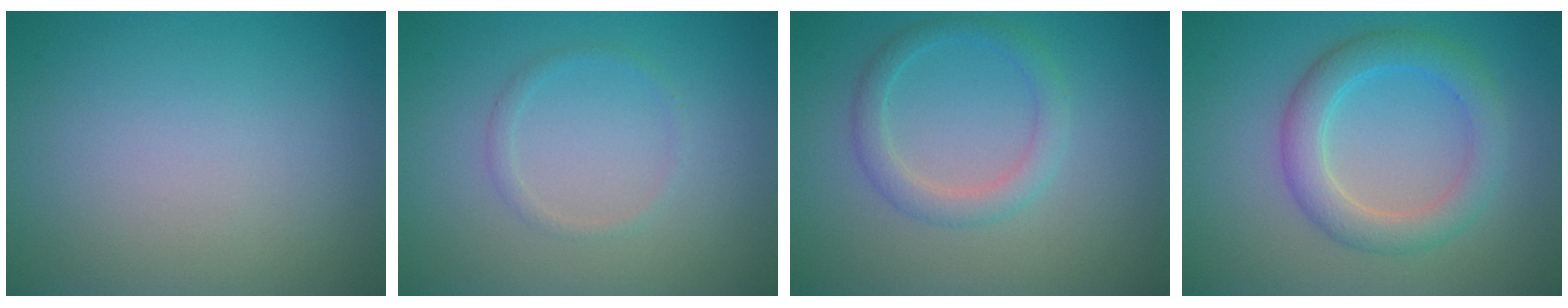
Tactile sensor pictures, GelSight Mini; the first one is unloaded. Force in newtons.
{"total": 1.0, "press": 1.0, "slide": 0.0}
{"total": 2.4, "press": 2.4, "slide": 0.1}
{"total": 4.1, "press": 4.1, "slide": 0.0}